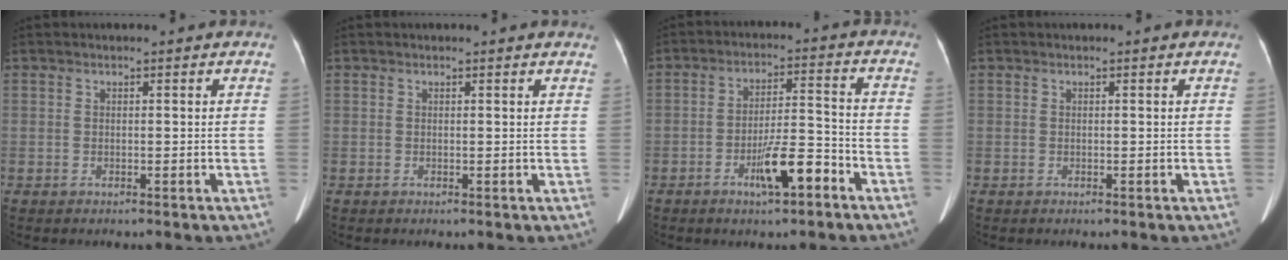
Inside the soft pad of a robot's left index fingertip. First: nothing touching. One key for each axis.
{"total": 1.4, "fx": 1.4, "fy": 0.1, "fz": 0.3, "tx": -0.012, "ty": -0.002, "tz": 0.004}
{"total": 7.8, "fx": -4.3, "fy": 1.5, "fz": 6.3, "tx": -0.112, "ty": 0.006, "tz": -0.070}
{"total": 0.0}